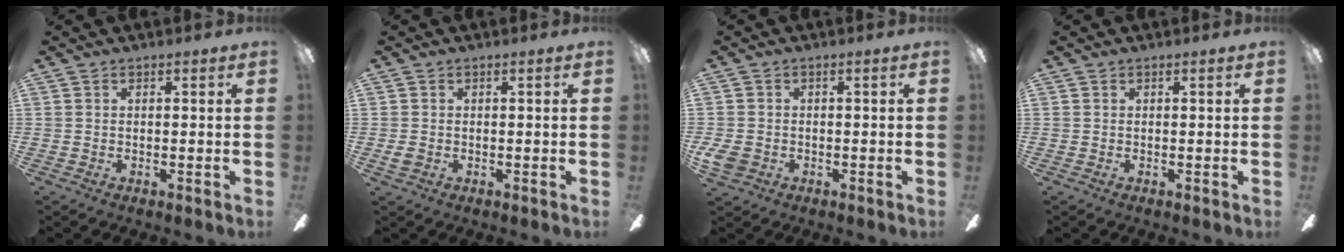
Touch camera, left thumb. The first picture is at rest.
{"total": 1.4, "force": [-0.5, 1.0, 0.8], "torque": [-0.014, 0.002, -0.008]}
{"total": 3.7, "force": [-1.6, 2.6, 2.0], "torque": [-0.049, 0.003, -0.032]}
{"total": 0.0}